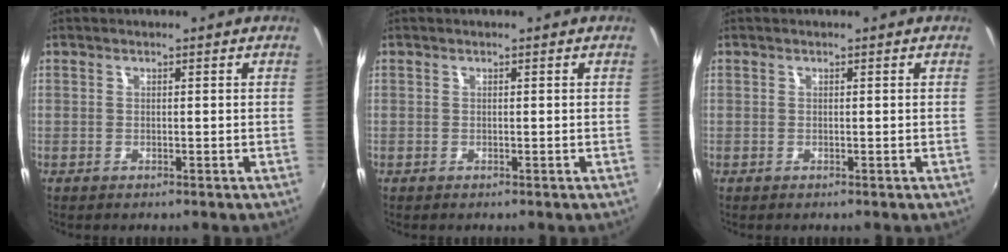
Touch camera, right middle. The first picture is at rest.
{"total": 0.0}
{"total": 0.0}